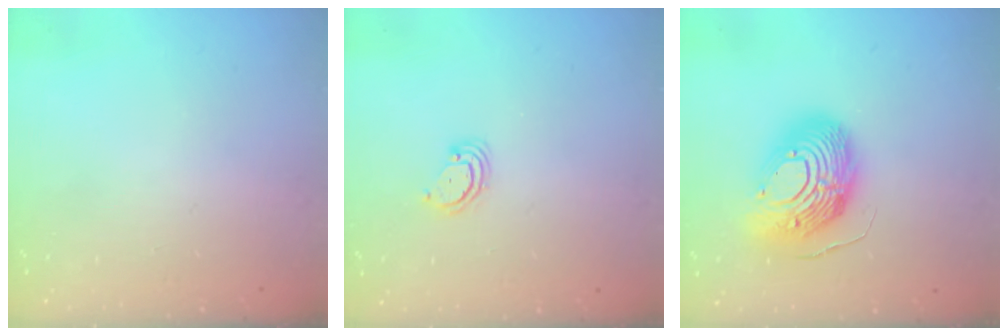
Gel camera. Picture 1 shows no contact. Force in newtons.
{"total": 2.9, "press": 2.9, "slide": 0.3}
{"total": 16.9, "press": 16.8, "slide": 1.6}